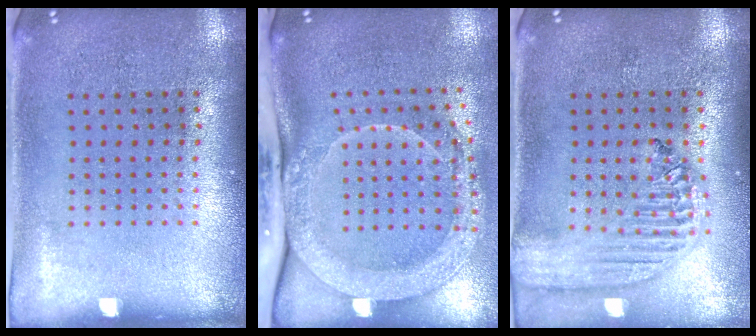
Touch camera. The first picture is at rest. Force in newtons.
{"total": 2.4, "press": 2.1, "slide": 1.1}
{"total": 2.2, "press": 1.9, "slide": 1.1}